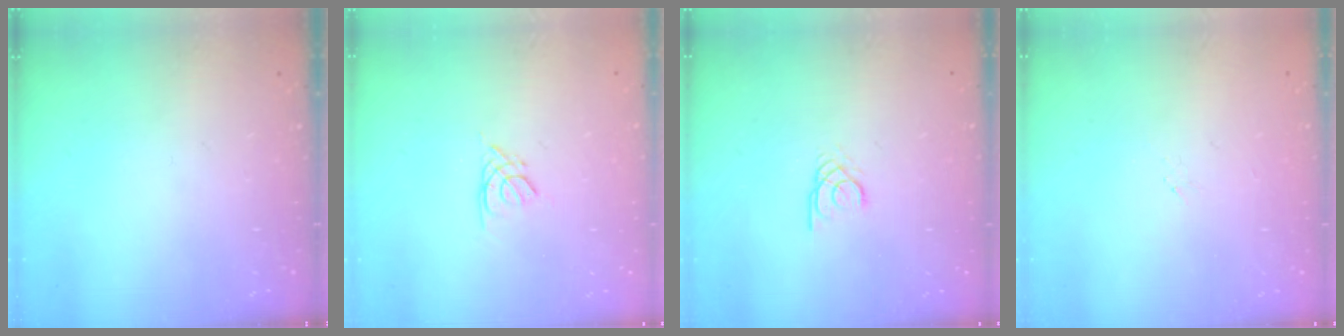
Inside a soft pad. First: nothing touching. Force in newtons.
{"total": 2.6, "press": 2.6, "slide": 0.3}
{"total": 1.8, "press": 1.8, "slide": 0.2}
{"total": 0.9, "press": 0.8, "slide": 0.4}